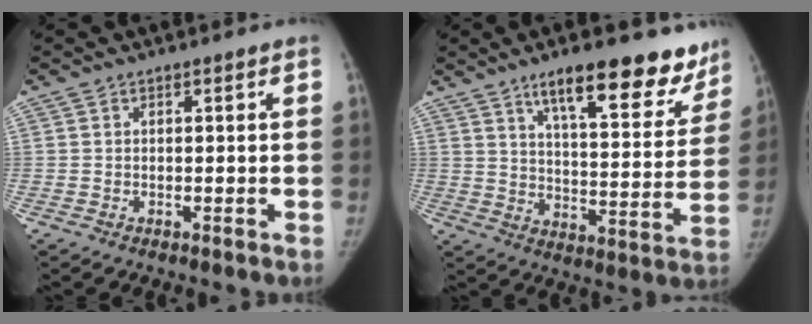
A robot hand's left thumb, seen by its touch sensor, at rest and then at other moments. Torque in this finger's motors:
{"motor_torque": [0.42, 0.02, 1.39, -1.14, 0.07]}